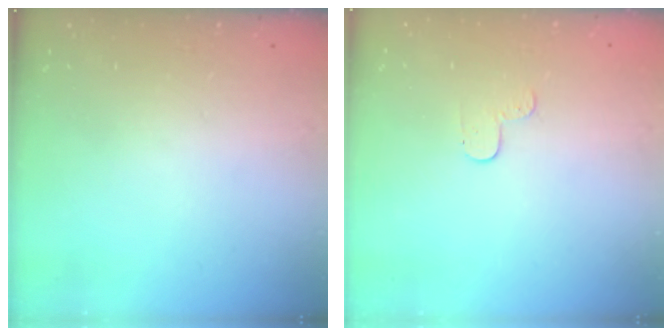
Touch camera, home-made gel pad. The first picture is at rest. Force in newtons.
{"total": 3.0, "press": 3.0, "slide": 0.3}